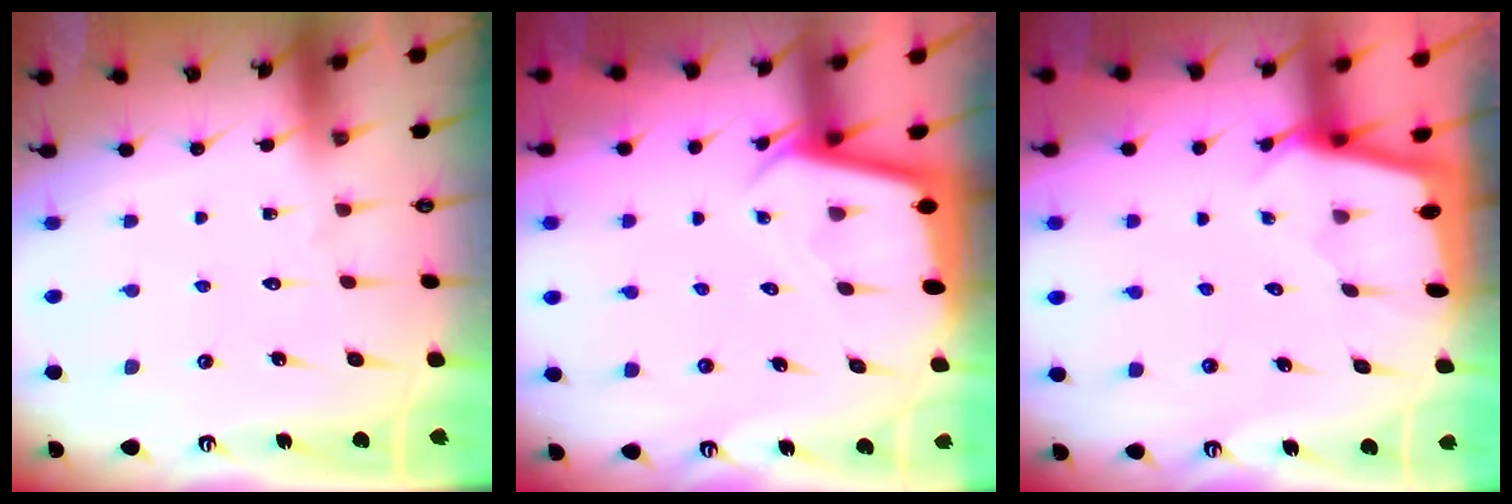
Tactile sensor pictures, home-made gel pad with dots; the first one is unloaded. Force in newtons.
{"total": 2.4, "press": 2.4, "slide": 0.1}
{"total": 1.6, "press": 1.6, "slide": 0.2}